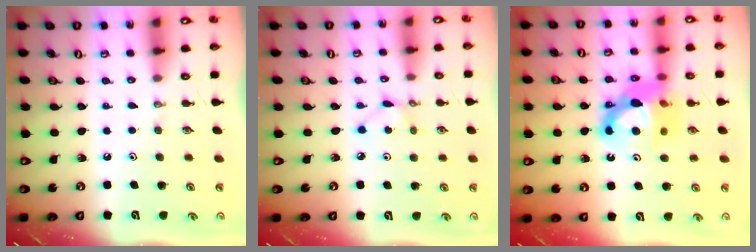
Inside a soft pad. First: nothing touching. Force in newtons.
{"total": 2.2, "press": 2.2, "slide": 0.1}
{"total": 13.1, "press": 13.1, "slide": 1.2}